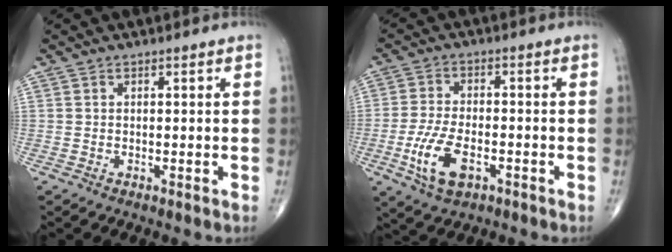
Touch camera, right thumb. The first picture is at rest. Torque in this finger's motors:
{"motor_torque": [0.10, 0.44, 0.59, 0.38, 0.25]}